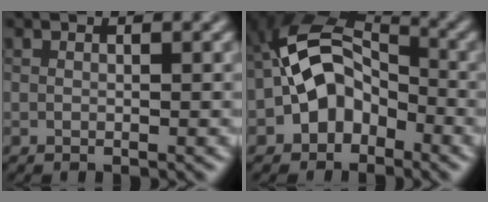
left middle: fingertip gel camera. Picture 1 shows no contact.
{"total": 7.5, "force": [-2.9, 5.1, 4.7], "torque": [-0.074, 0.020, -0.062]}